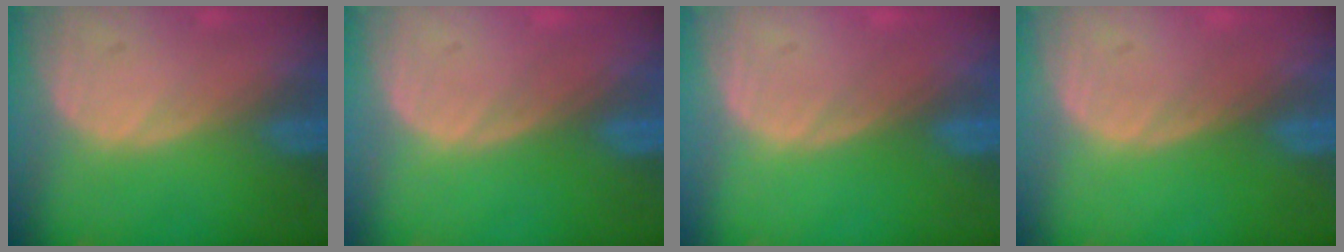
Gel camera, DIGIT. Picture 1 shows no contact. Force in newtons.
{"total": 0.0}
{"total": 0.0}
{"total": 0.0}